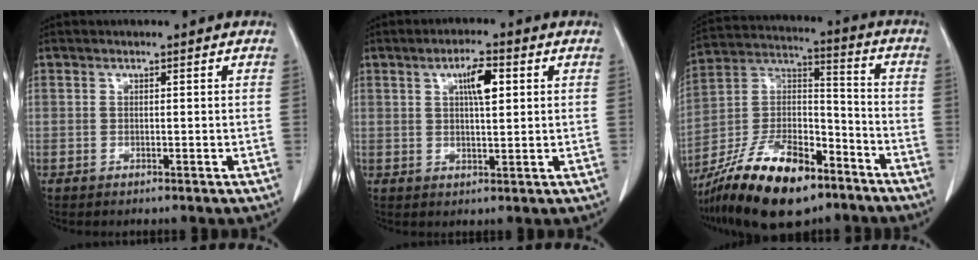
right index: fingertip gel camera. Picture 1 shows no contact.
{"total": 5.0, "force": [1.7, 1.1, 4.6], "torque": [-0.080, 0.004, 0.029]}
{"total": 20.7, "force": [-14.1, 7.5, 13.2], "torque": [-0.263, 0.005, -0.248]}